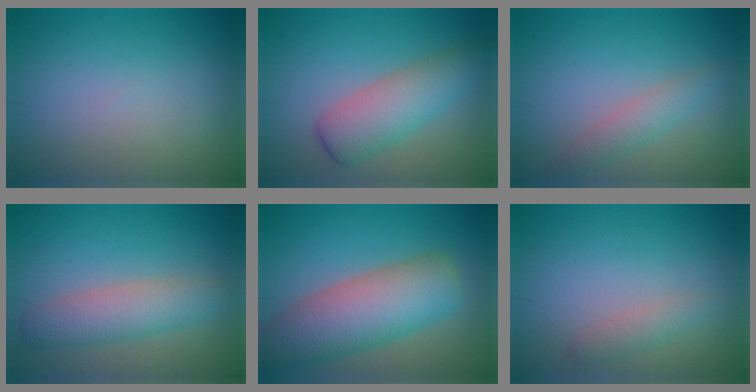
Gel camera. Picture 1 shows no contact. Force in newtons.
{"total": 4.7, "press": 4.7, "slide": 0.1}
{"total": 2.0, "press": 2.0, "slide": 0.1}
{"total": 4.0, "press": 4.0, "slide": 0.1}
{"total": 8.6, "press": 8.6, "slide": 0.5}
{"total": 1.5, "press": 1.5, "slide": 0.0}